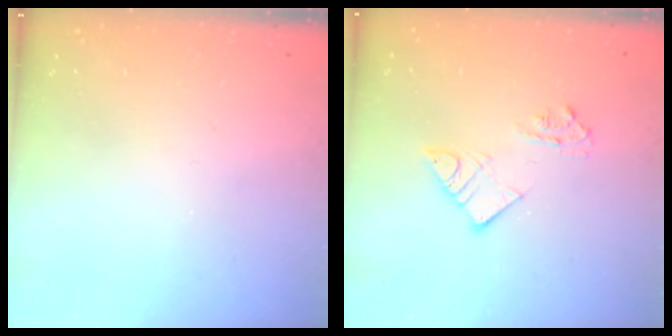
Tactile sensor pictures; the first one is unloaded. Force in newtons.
{"total": 7.6, "press": 7.5, "slide": 0.8}